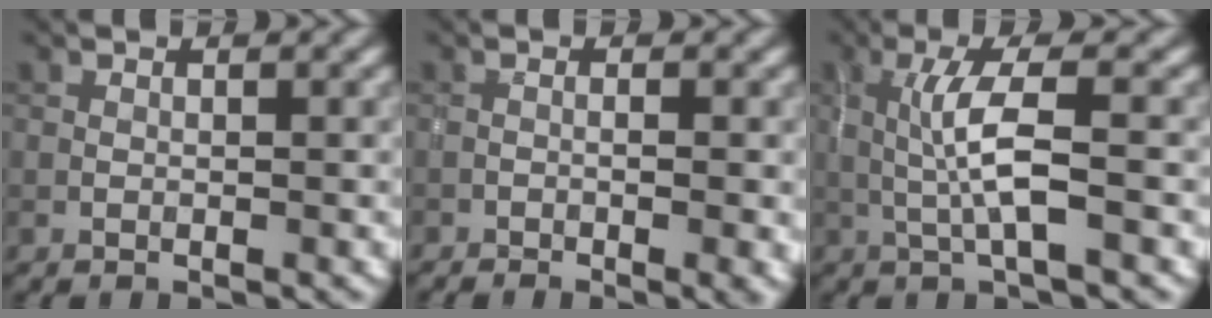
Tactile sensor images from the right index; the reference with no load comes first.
{"total": 2.0, "force": [-0.9, 0.4, 1.7], "torque": [-0.028, -0.007, -0.016]}
{"total": 4.3, "force": [-0.1, 0.6, 4.2], "torque": [-0.087, 0.003, -0.002]}